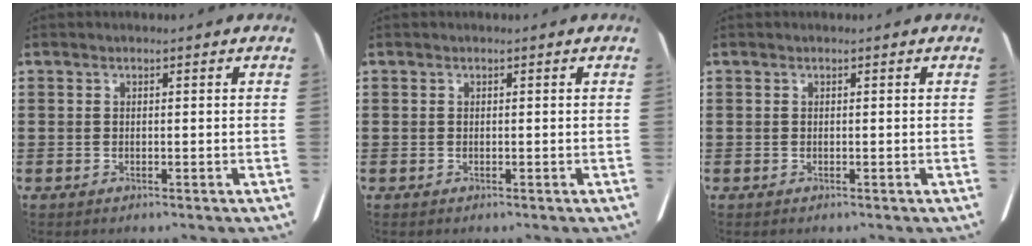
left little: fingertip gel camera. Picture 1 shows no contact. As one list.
[{"total": 0.0}, {"total": 0.0}]